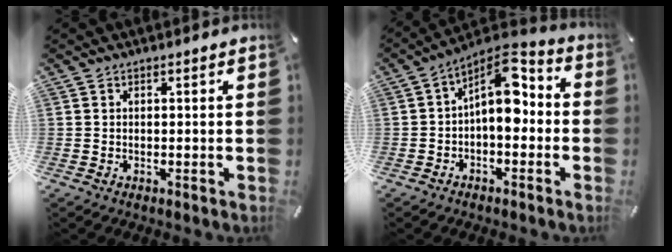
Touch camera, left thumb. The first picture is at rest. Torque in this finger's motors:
{"motor_torque": [0.22, 0.70, 1.14, 0.14, 0.35]}